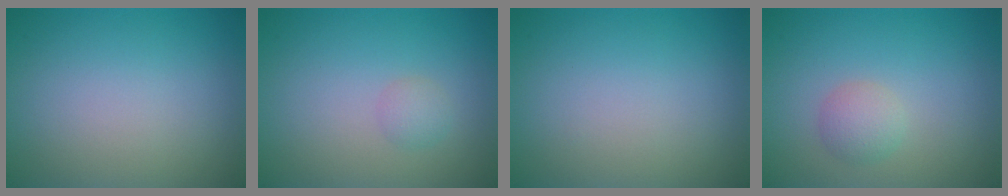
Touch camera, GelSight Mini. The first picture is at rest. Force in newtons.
{"total": 1.2, "press": 1.2, "slide": 0.0}
{"total": 0.0}
{"total": 1.9, "press": 1.9, "slide": 0.1}